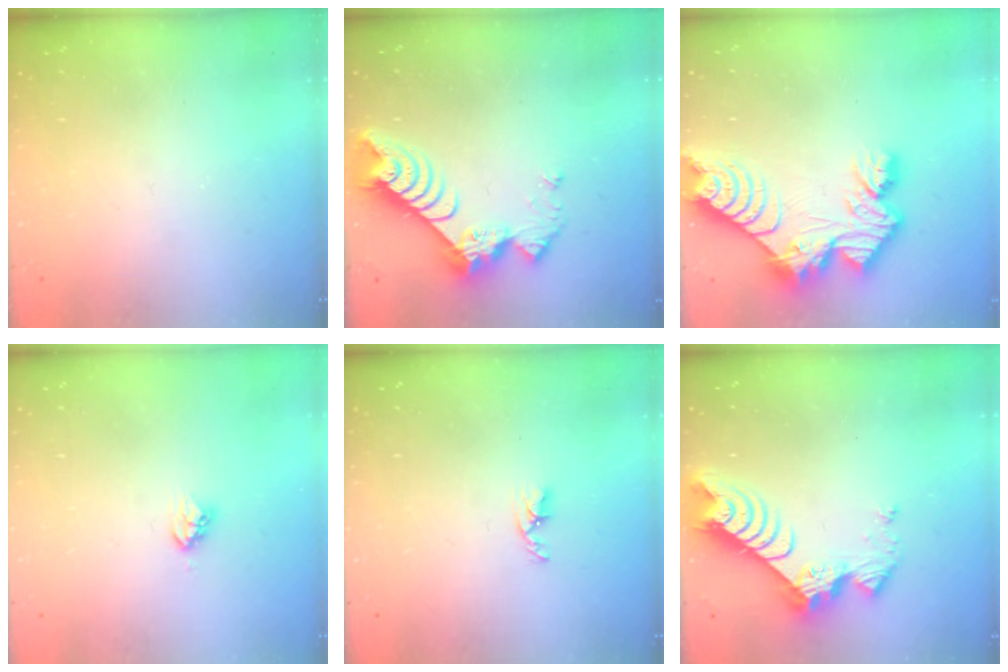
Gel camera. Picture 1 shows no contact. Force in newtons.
{"total": 9.3, "press": 9.3, "slide": 0.8}
{"total": 14.5, "press": 14.4, "slide": 1.2}
{"total": 4.6, "press": 4.6, "slide": 0.3}
{"total": 3.3, "press": 3.2, "slide": 0.5}
{"total": 9.5, "press": 9.5, "slide": 0.8}